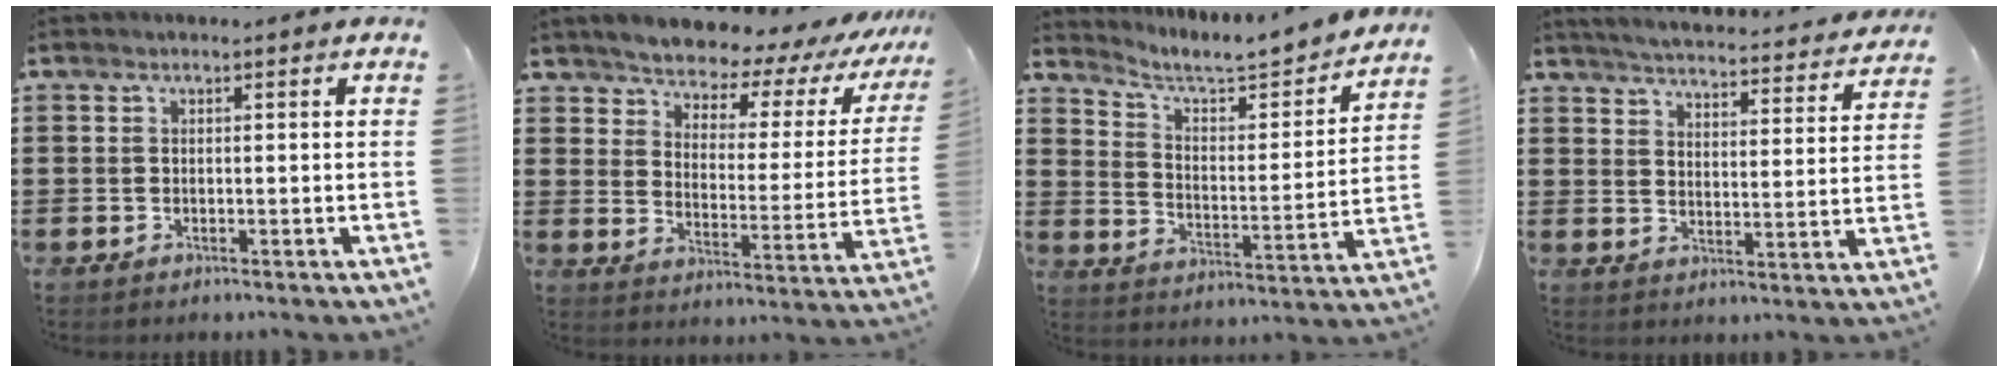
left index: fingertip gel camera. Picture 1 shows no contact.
{"total": 4.8, "force": [4.6, 0.9, 0.9], "torque": [-0.050, -0.044, 0.071]}
{"total": 4.6, "force": [4.3, 0.7, 1.5], "torque": [-0.055, -0.037, 0.064]}
{"total": 4.0, "force": [3.9, -0.6, 0.7], "torque": [-0.035, -0.036, 0.061]}